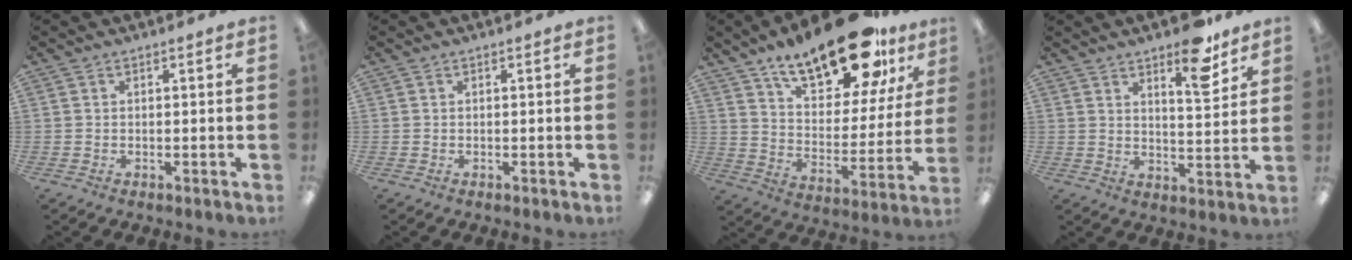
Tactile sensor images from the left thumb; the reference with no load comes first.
{"total": 0.0}
{"total": 21.6, "force": [16.0, 8.2, 12.0], "torque": [-0.188, -0.095, 0.270]}
{"total": 11.0, "force": [7.7, 3.5, 7.0], "torque": [-0.091, -0.044, 0.126]}